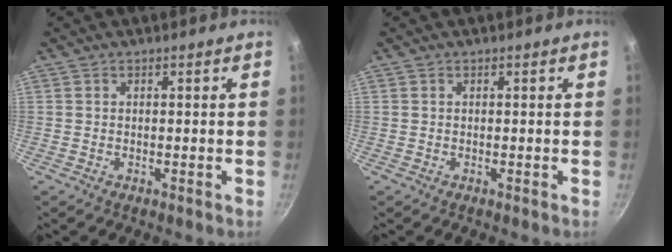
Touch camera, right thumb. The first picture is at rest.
{"total": 0.0}